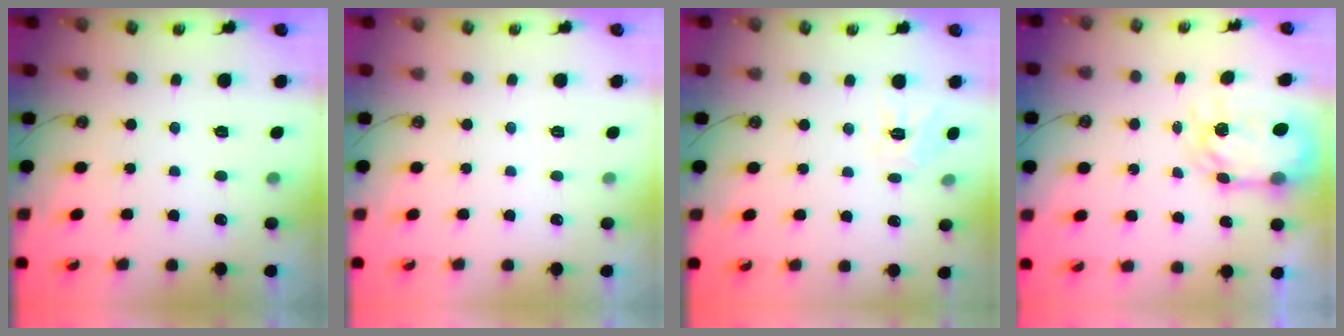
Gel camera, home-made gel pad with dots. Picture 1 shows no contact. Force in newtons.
{"total": 0.0}
{"total": 7.0, "press": 7.0, "slide": 0.4}
{"total": 7.1, "press": 7.1, "slide": 0.7}